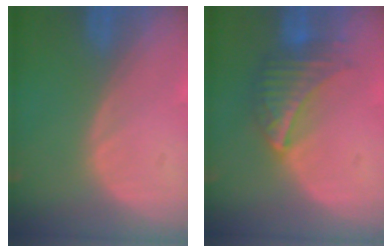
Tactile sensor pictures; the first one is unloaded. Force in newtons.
{"total": 6.4, "press": 6.3, "slide": 1.1}